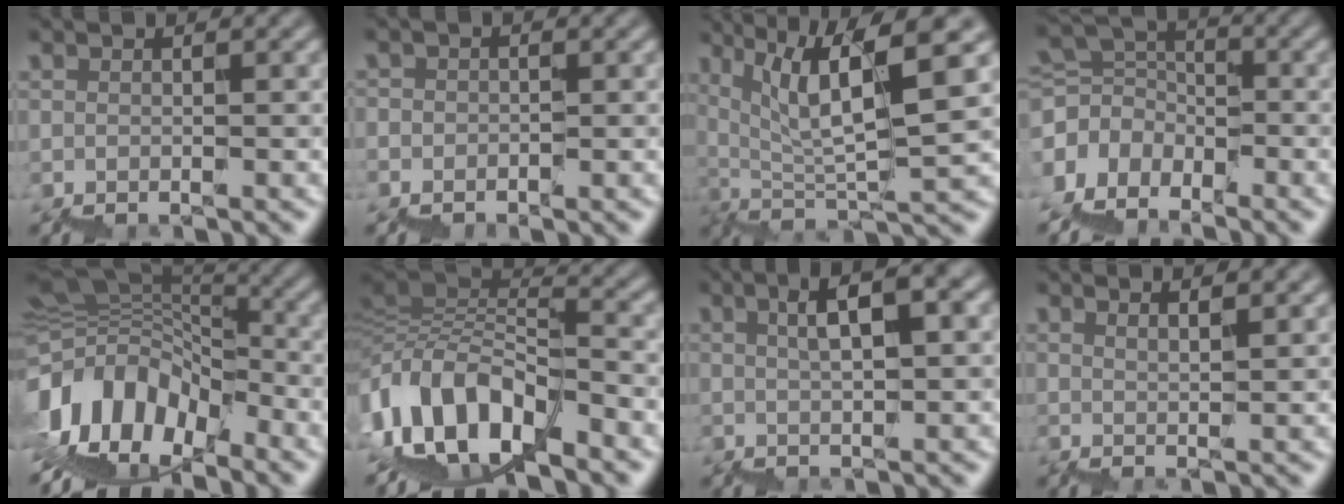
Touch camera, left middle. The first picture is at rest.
{"total": 0.9, "force": [-0.3, 0.0, -0.8], "torque": [0.003, 0.008, -0.008]}
{"total": 8.3, "force": [4.5, 1.6, 6.7], "torque": [-0.100, 0.020, 0.081]}
{"total": 4.6, "force": [-2.9, 3.1, 1.6], "torque": [-0.041, 0.011, -0.063]}
{"total": 9.8, "force": [-3.6, 6.3, 6.6], "torque": [-0.132, 0.030, -0.073]}
{"total": 9.5, "force": [-4.4, 4.7, 7.0], "torque": [-0.129, 0.024, -0.080]}
{"total": 4.8, "force": [2.4, 1.0, 4.0], "torque": [-0.053, 0.021, 0.040]}
{"total": 3.1, "force": [2.3, 0.8, 2.0], "torque": [-0.006, 0.019, 0.031]}